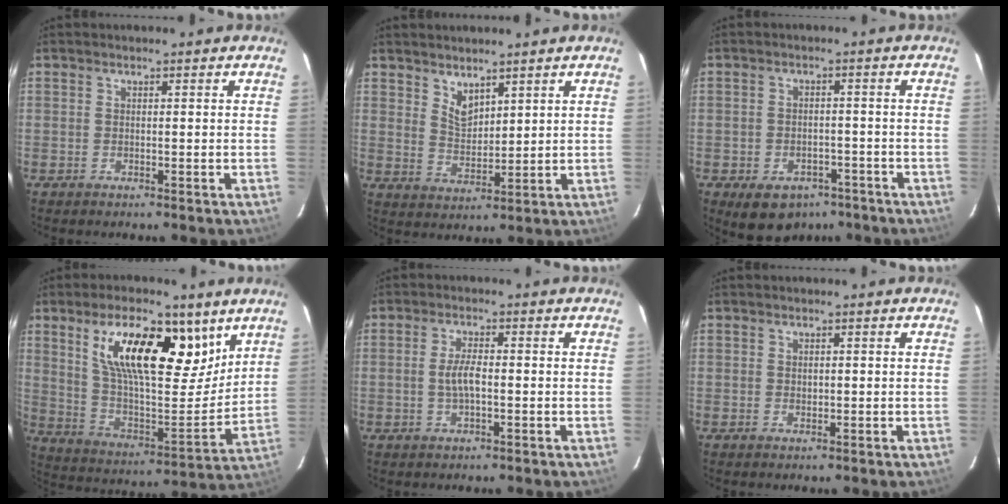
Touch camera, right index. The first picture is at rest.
{"total": 4.6, "force": [3.6, 2.1, 2.0], "torque": [-0.028, -0.005, 0.069]}
{"total": 9.7, "force": [-6.1, 6.5, 3.9], "torque": [-0.080, 0.009, -0.066]}
{"total": 21.2, "force": [10.9, 8.6, 16.0], "torque": [-0.271, 0.013, 0.196]}
{"total": 3.6, "force": [-0.6, 1.2, 3.4], "torque": [-0.067, 0.002, -0.008]}
{"total": 0.5, "force": [0.1, 0.4, 0.3], "torque": [-0.004, 0.001, 0.003]}